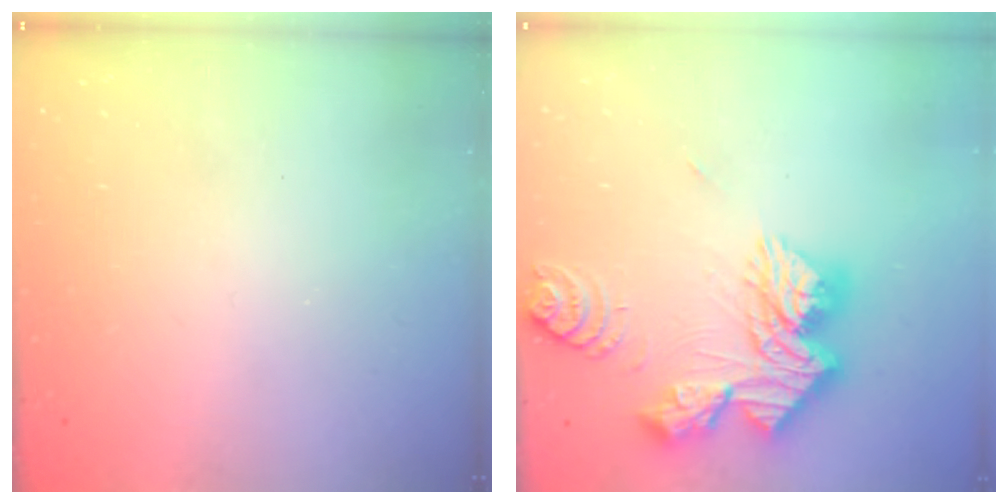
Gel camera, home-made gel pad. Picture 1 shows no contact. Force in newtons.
{"total": 19.9, "press": 19.8, "slide": 1.7}